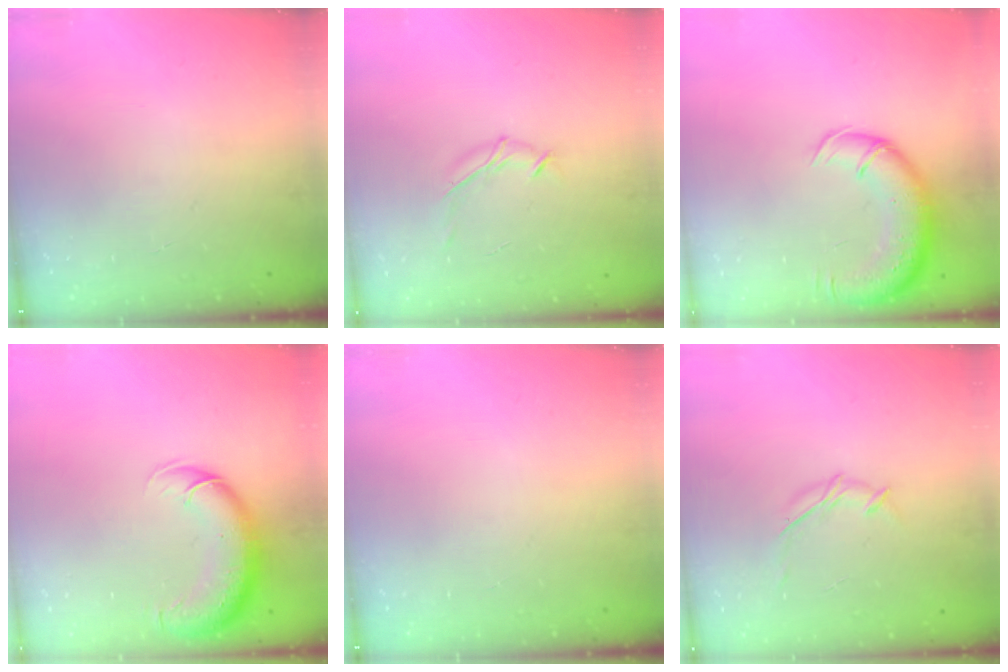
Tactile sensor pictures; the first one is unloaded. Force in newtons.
{"total": 6.7, "press": 6.6, "slide": 1.2}
{"total": 13.4, "press": 12.9, "slide": 3.5}
{"total": 11.0, "press": 10.6, "slide": 2.8}
{"total": 0.0}
{"total": 4.7, "press": 4.5, "slide": 1.1}